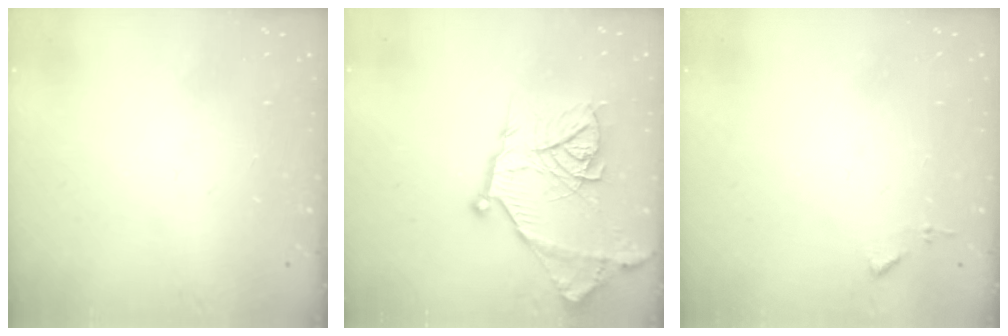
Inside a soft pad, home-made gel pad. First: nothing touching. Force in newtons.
{"total": 18.7, "press": 18.6, "slide": 1.4}
{"total": 4.4, "press": 4.4, "slide": 0.6}